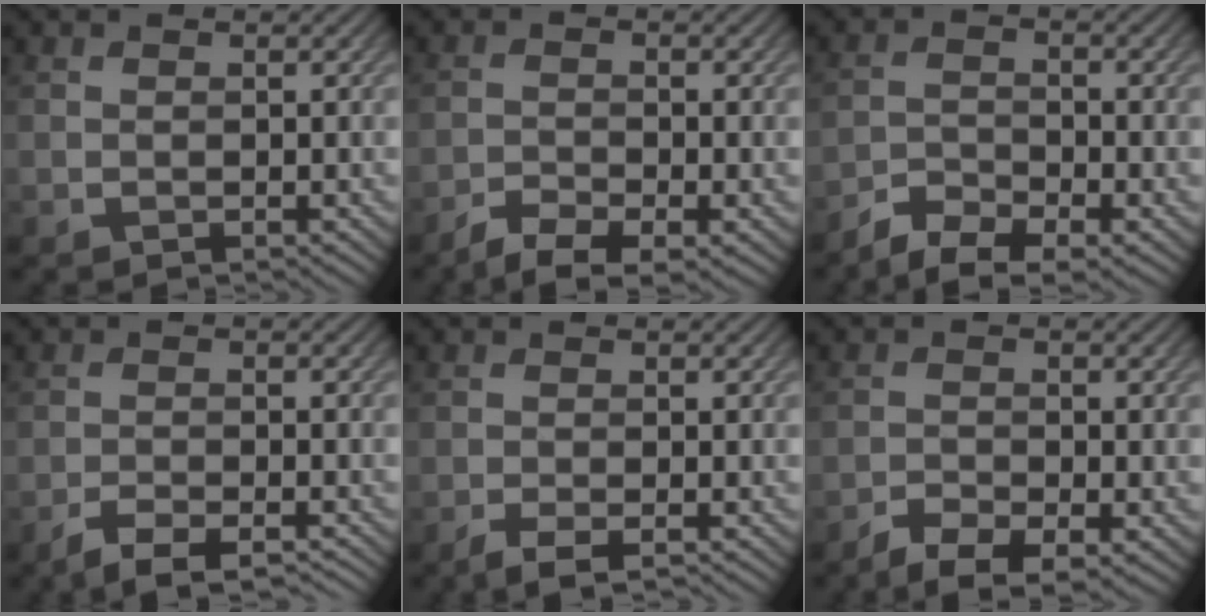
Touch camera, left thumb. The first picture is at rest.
{"total": 4.3, "force": [-3.3, 1.0, 2.6], "torque": [-0.051, -0.007, -0.060]}
{"total": 5.5, "force": [-4.3, 1.7, 2.9], "torque": [-0.053, -0.006, -0.081]}
{"total": 4.3, "force": [-3.3, 1.0, 2.6], "torque": [-0.047, -0.002, -0.061]}
{"total": 2.4, "force": [-1.7, 0.4, 1.6], "torque": [-0.033, 0.000, -0.036]}
{"total": 4.3, "force": [-3.1, 1.3, 2.7], "torque": [-0.048, -0.007, -0.055]}